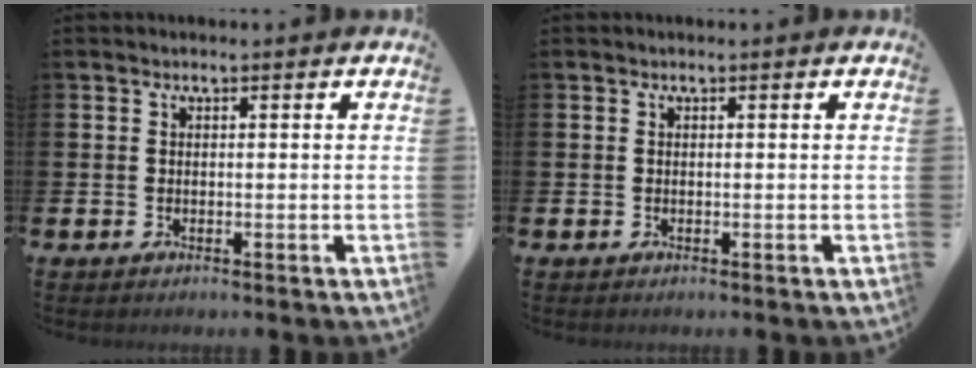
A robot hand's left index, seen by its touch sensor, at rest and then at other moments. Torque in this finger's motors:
{"motor_torque": [-0.01, 0.01, 0.00, 0.01]}